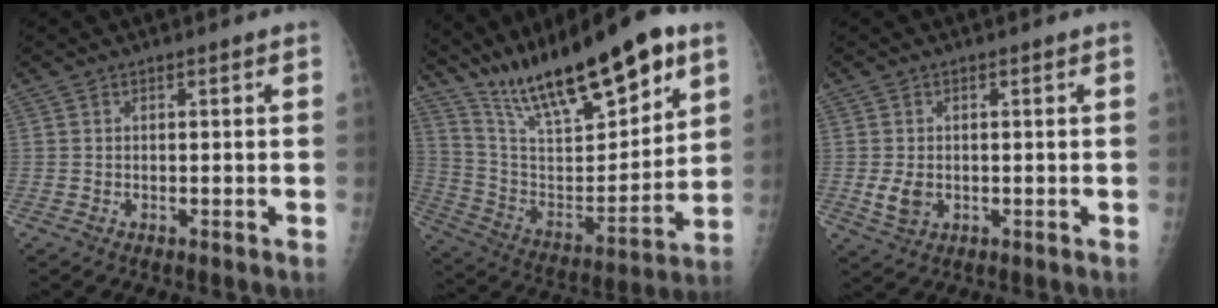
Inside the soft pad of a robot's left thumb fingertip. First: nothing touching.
{"total": 26.1, "force": [17.1, 7.8, 18.2], "torque": [-0.272, -0.054, 0.303]}
{"total": 3.6, "force": [-0.4, 2.6, 2.5], "torque": [-0.046, -0.005, 0.000]}